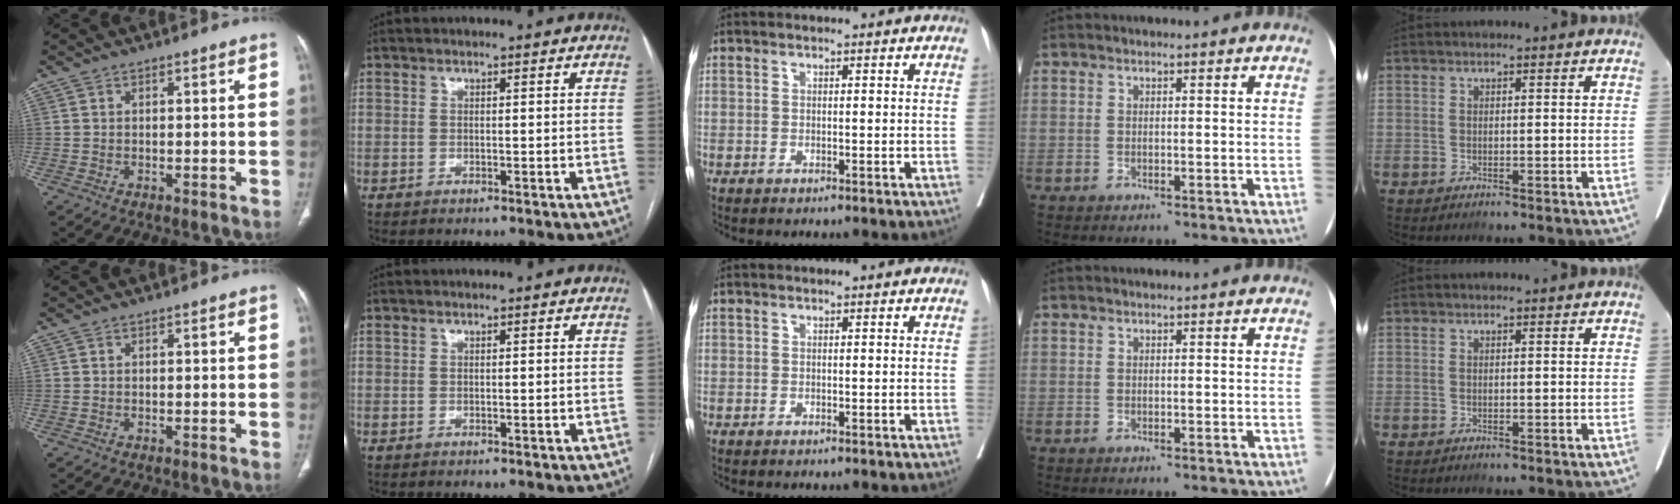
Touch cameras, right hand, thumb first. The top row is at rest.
{}